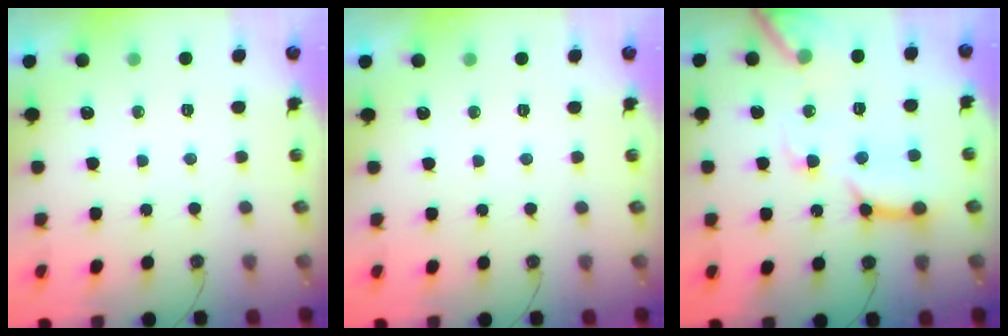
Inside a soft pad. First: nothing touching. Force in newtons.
{"total": 0.0}
{"total": 16.6, "press": 16.5, "slide": 1.8}